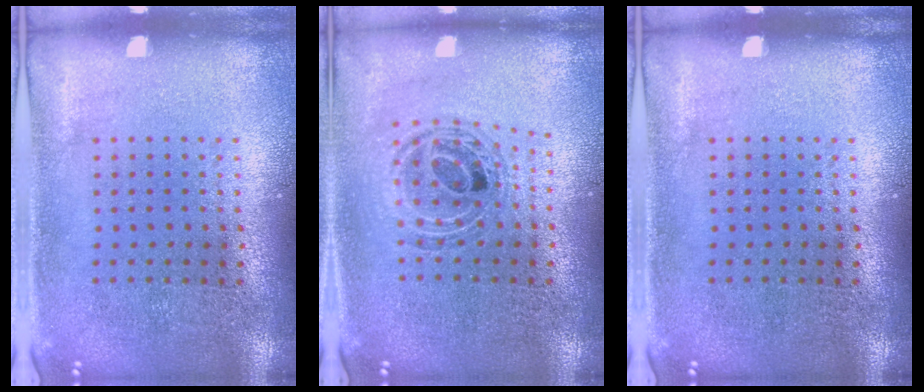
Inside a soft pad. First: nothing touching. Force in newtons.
{"total": 0.8, "press": 0.8, "slide": 0.2}
{"total": 0.0}